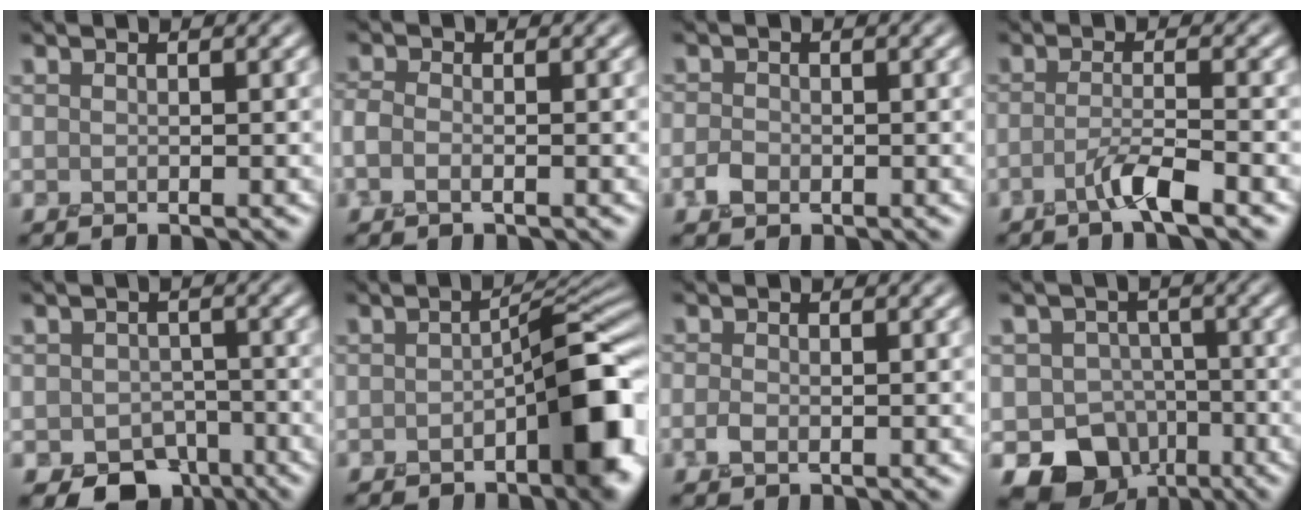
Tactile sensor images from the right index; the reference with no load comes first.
{"total": 0.8, "force": [-0.4, 0.2, 0.6], "torque": [-0.014, 0.004, -0.012]}
{"total": 0.8, "force": [-0.3, 0.7, 0.2], "torque": [0.000, 0.004, -0.009]}
{"total": 2.3, "force": [-1.4, 0.0, 1.8], "torque": [-0.035, 0.009, -0.032]}
{"total": 4.8, "force": [-2.9, 3.5, 1.8], "torque": [-0.015, -0.008, -0.037]}
{"total": 8.6, "force": [-2.8, 3.8, 7.1], "torque": [-0.090, 0.004, -0.045]}
{"total": 0.0}
{"total": 9.2, "force": [-5.2, 7.2, 2.2], "torque": [-0.023, -0.006, -0.091]}